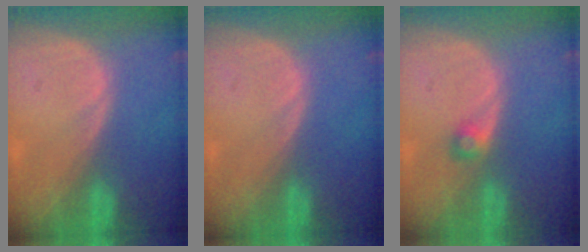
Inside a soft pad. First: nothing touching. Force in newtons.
{"total": 0.0}
{"total": 1.8, "press": 1.7, "slide": 0.3}